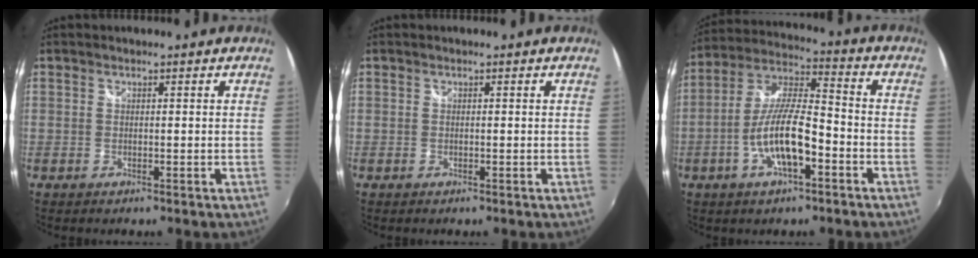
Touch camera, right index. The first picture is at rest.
{"total": 0.0}
{"total": 12.6, "force": [-4.9, 3.6, 11.0], "torque": [-0.226, 0.001, -0.089]}